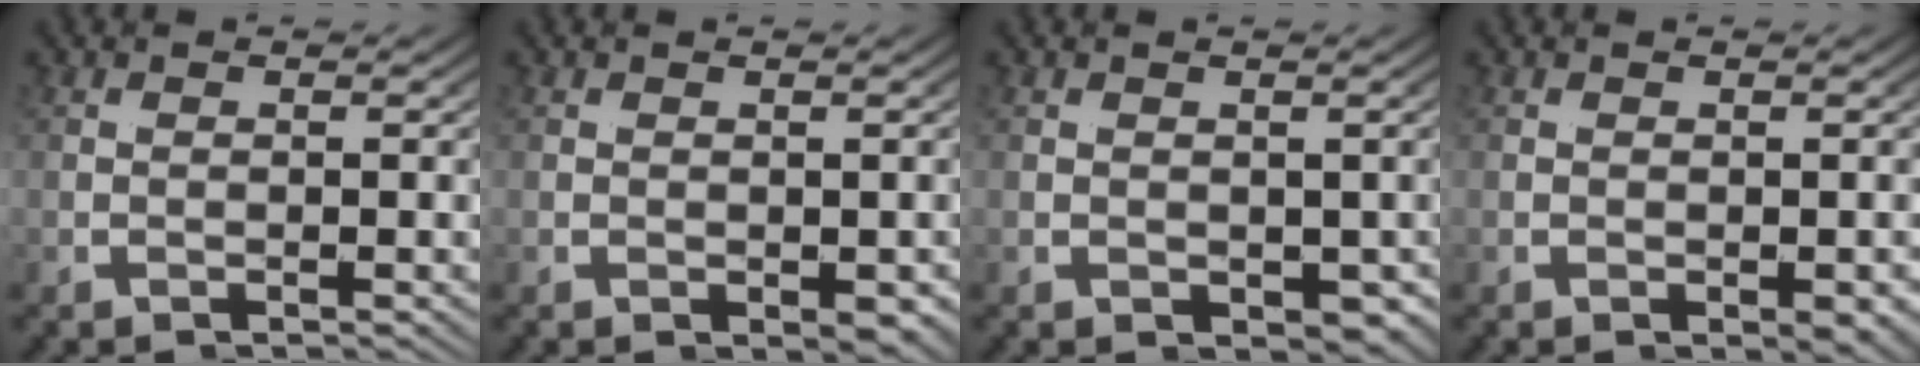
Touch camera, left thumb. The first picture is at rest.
{"total": 1.0, "force": [0.1, 0.2, 1.0], "torque": [-0.016, 0.002, 0.001]}
{"total": 2.6, "force": [-0.2, 1.6, 2.0], "torque": [-0.030, -0.009, 0.003]}
{"total": 0.9, "force": [0.1, -0.1, 0.9], "torque": [-0.014, 0.004, -0.001]}